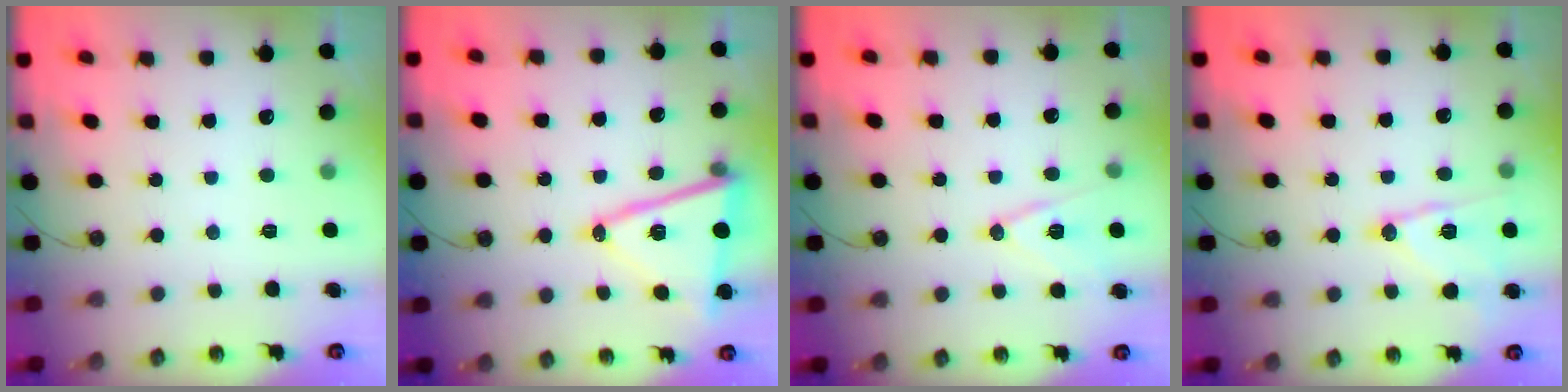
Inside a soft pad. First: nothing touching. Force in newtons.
{"total": 14.8, "press": 14.6, "slide": 2.5}
{"total": 11.7, "press": 11.1, "slide": 3.5}
{"total": 12.1, "press": 11.9, "slide": 2.0}